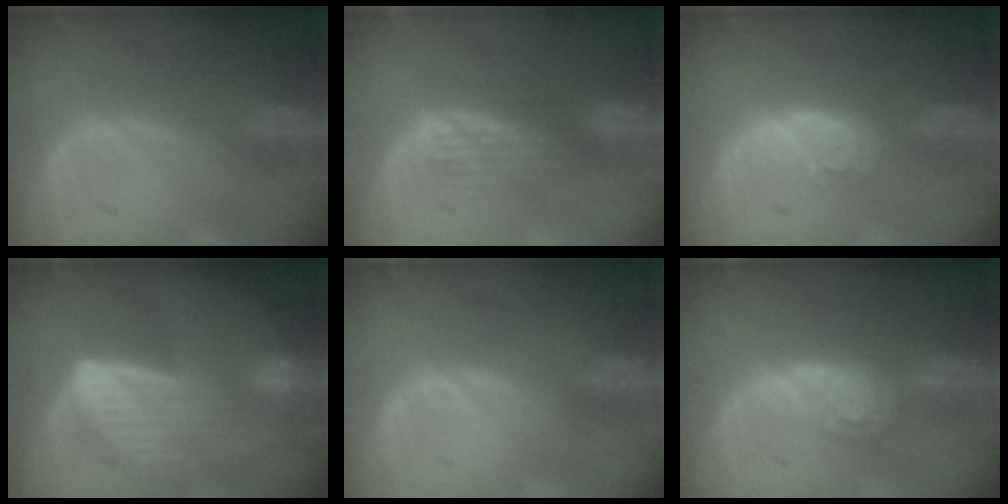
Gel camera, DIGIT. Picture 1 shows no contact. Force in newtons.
{"total": 4.2, "press": 3.6, "slide": 2.2}
{"total": 4.4, "press": 3.9, "slide": 2.0}
{"total": 8.6, "press": 7.7, "slide": 3.8}
{"total": 0.0}
{"total": 5.5, "press": 5.5, "slide": 0.2}